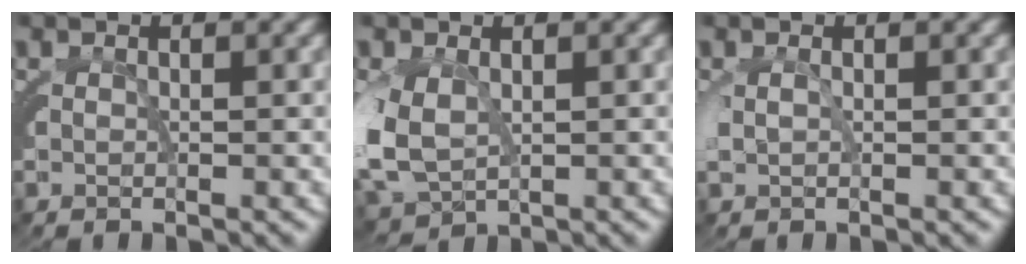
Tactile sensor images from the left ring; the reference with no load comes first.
{"total": 5.0, "force": [-0.4, 3.9, 3.1], "torque": [-0.103, -0.035, 0.017]}
{"total": 0.7, "force": [0.0, 0.0, 0.7], "torque": [-0.033, -0.007, 0.009]}